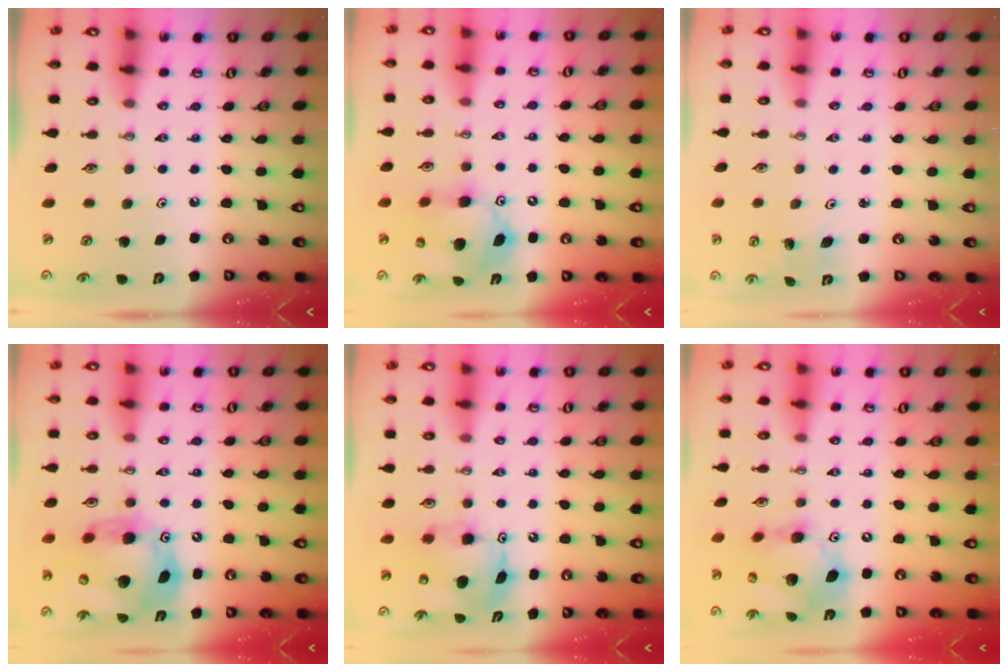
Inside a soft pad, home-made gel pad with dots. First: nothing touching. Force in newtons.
{"total": 13.2, "press": 12.9, "slide": 2.5}
{"total": 2.8, "press": 2.8, "slide": 0.3}
{"total": 17.4, "press": 17.2, "slide": 2.7}
{"total": 8.1, "press": 8.1, "slide": 0.7}
{"total": 15.6, "press": 15.4, "slide": 2.8}